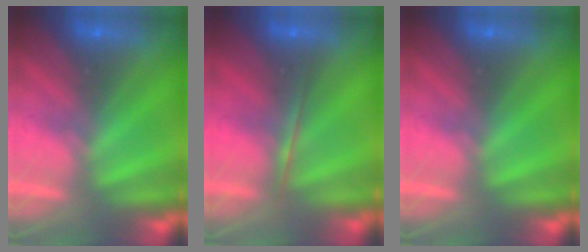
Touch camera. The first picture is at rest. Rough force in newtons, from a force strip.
{"total": 1.7}
{"total": 0.0}